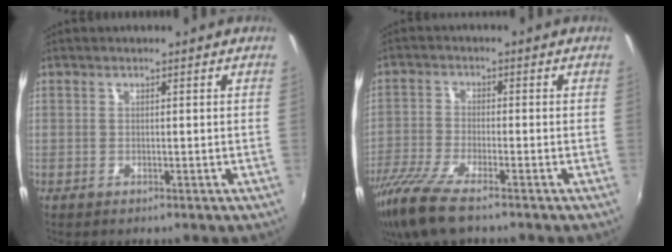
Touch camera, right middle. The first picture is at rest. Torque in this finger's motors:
{"motor_torque": [1.09, -0.85, 0.20, 0.17]}